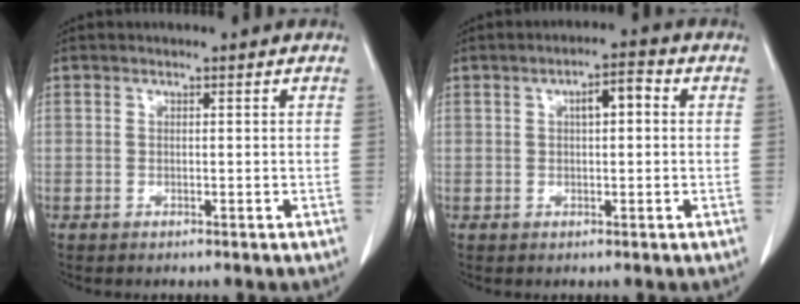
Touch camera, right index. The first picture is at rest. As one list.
[{"total": 3.8, "force": [0.8, 1.2, 3.6], "torque": [-0.057, 0.017, 0.010]}]